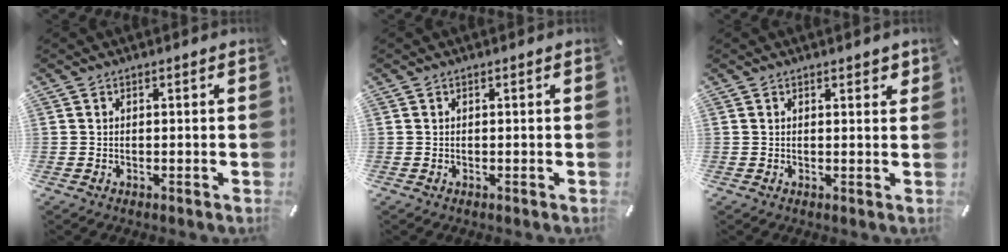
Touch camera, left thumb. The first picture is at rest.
{"total": 0.0}
{"total": 1.3, "force": [1.0, 0.4, 0.6], "torque": [-0.006, -0.003, 0.017]}